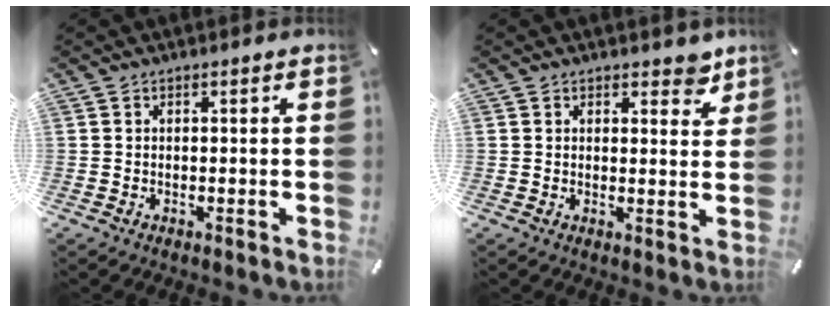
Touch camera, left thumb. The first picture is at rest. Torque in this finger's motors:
{"motor_torque": [0.28, -0.40, 0.04, 0.09, -0.03]}